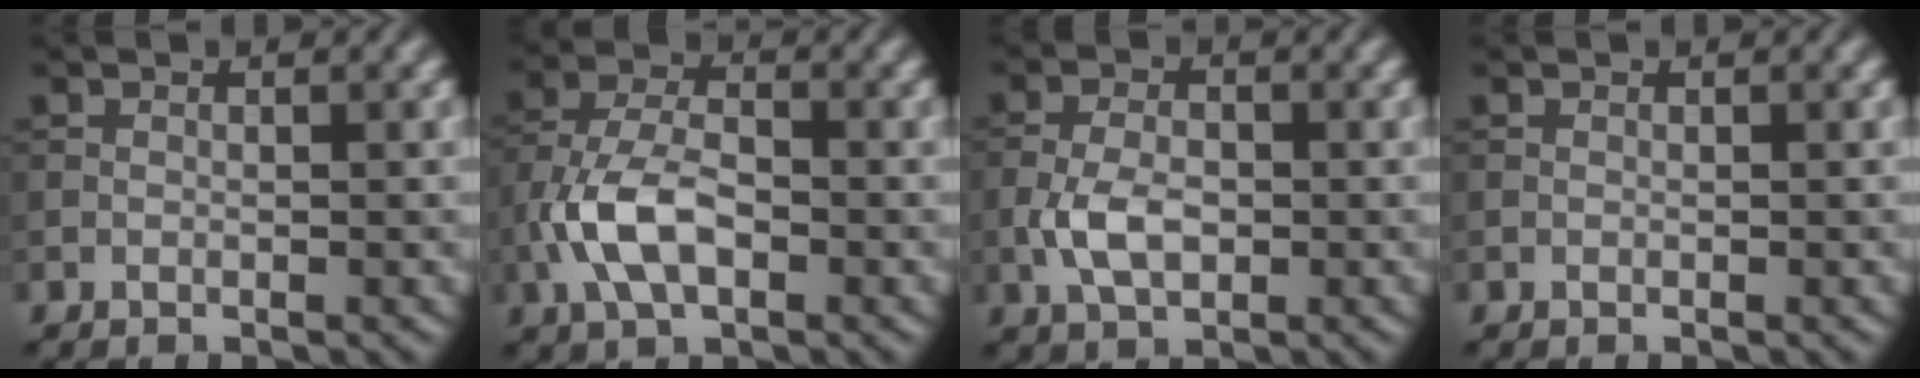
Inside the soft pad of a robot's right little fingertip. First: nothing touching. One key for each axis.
{"total": 5.9, "fx": -2.0, "fy": 3.1, "fz": 4.6, "tx": -0.097, "ty": 0.005, "tz": -0.046}
{"total": 3.8, "fx": -1.0, "fy": 2.1, "fz": 2.9, "tx": -0.061, "ty": 0.000, "tz": -0.023}
{"total": 0.0}